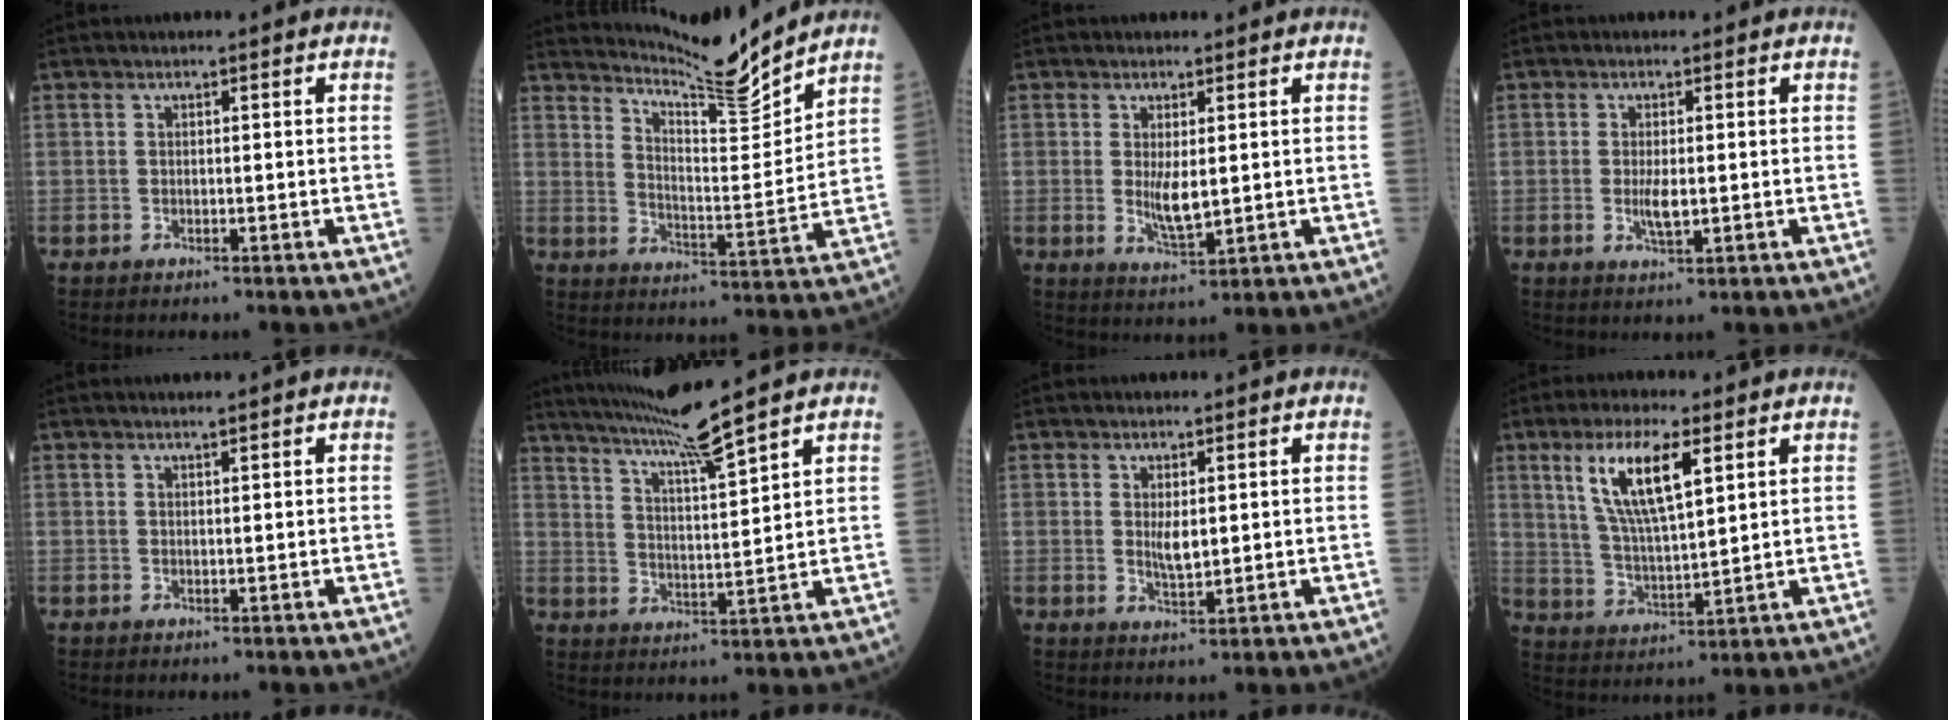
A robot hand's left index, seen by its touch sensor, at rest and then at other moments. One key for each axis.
{"total": 10.3, "fx": 10.1, "fy": -1.7, "fz": 1.3, "tx": -0.037, "ty": -0.038, "tz": 0.167}
{"total": 3.8, "fx": 0.3, "fy": 1.2, "fz": 3.6, "tx": -0.067, "ty": -0.010, "tz": 0.012}
{"total": 2.6, "fx": -0.4, "fy": 0.8, "fz": 2.5, "tx": -0.049, "ty": -0.003, "tz": -0.003}
{"total": 0.7, "fx": 0.6, "fy": -0.1, "fz": 0.2, "tx": -0.008, "ty": -0.004, "tz": 0.013}
{"total": 10.1, "fx": 8.6, "fy": -2.0, "fz": 4.9, "tx": -0.086, "ty": -0.004, "tz": 0.154}
{"total": 2.5, "fx": 0.5, "fy": 0.9, "fz": 2.3, "tx": -0.043, "ty": -0.002, "tz": 0.014}
{"total": 10.4, "fx": 4.8, "fy": 2.2, "fz": 8.9, "tx": -0.184, "ty": 0.006, "tz": 0.096}